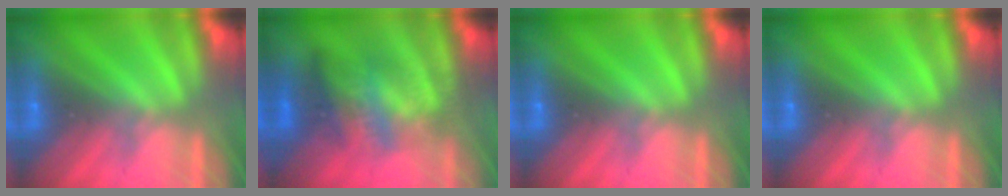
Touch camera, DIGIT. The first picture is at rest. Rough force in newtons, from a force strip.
{"total": 3.8}
{"total": 0.0}
{"total": 0.0}